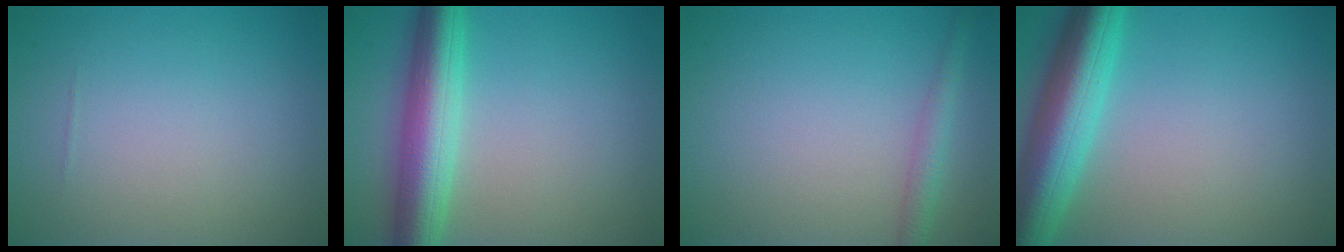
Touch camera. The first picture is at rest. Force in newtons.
{"total": 6.8, "press": 6.8, "slide": 0.1}
{"total": 2.0, "press": 2.0, "slide": 0.1}
{"total": 8.1, "press": 8.0, "slide": 0.4}